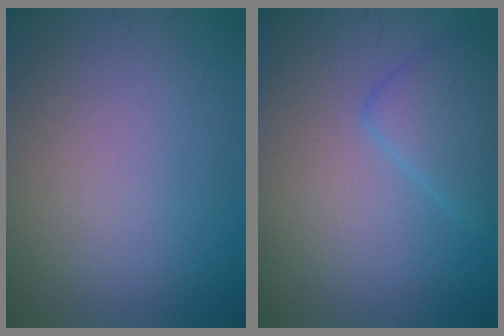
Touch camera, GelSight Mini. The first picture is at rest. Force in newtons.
{"total": 2.3, "press": 2.3, "slide": 0.0}